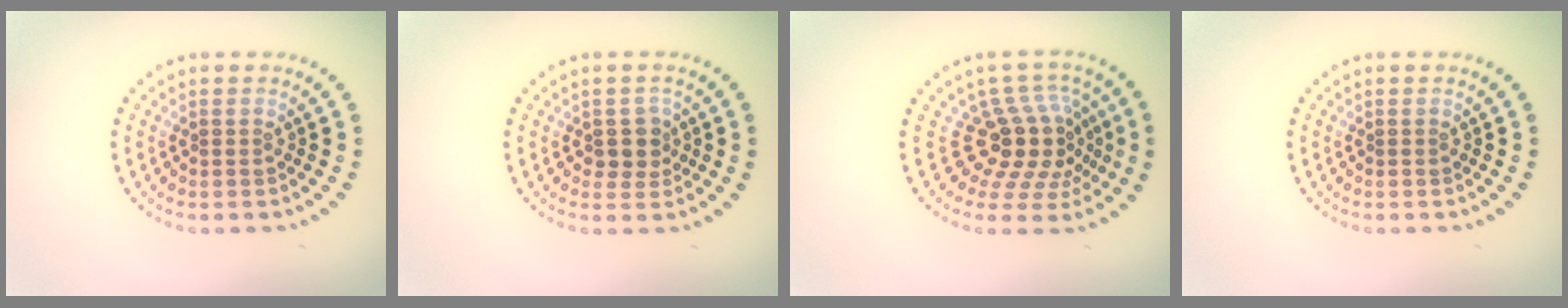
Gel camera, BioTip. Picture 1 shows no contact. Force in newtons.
{"total": 2.0, "press": 1.7, "slide": 0.9}
{"total": 5.0, "press": 3.6, "slide": 3.4}
{"total": 0.0}